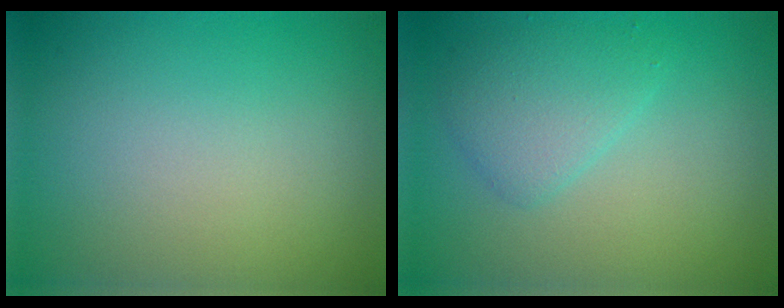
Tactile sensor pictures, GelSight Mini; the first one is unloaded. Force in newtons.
{"total": 2.6, "press": 2.6, "slide": 0.1}